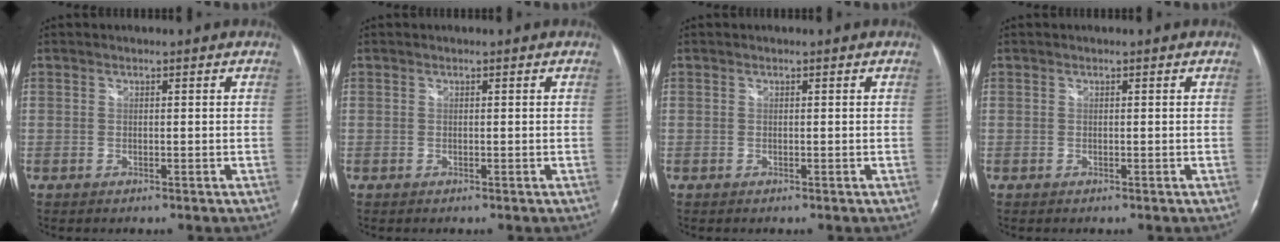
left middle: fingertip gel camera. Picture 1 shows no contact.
{"total": 0.0}
{"total": 0.0}
{"total": 0.0}